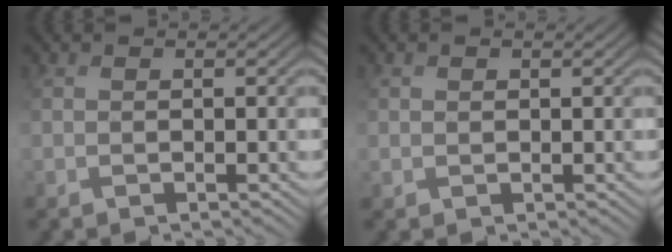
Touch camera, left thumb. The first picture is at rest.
{"total": 0.8, "force": [0.4, 0.4, -0.6], "torque": [0.008, 0.001, 0.011]}